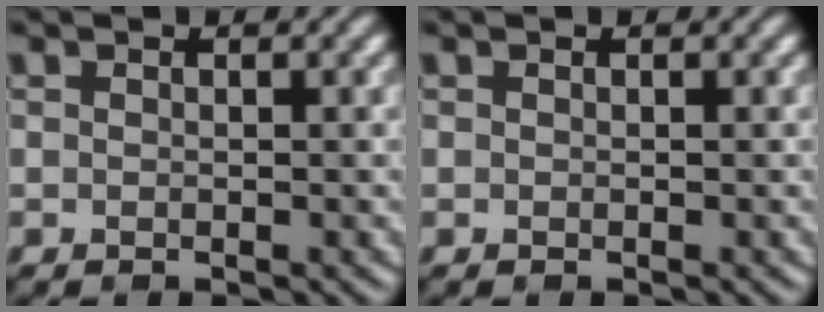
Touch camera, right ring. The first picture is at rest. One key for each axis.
{"total": 0.0}